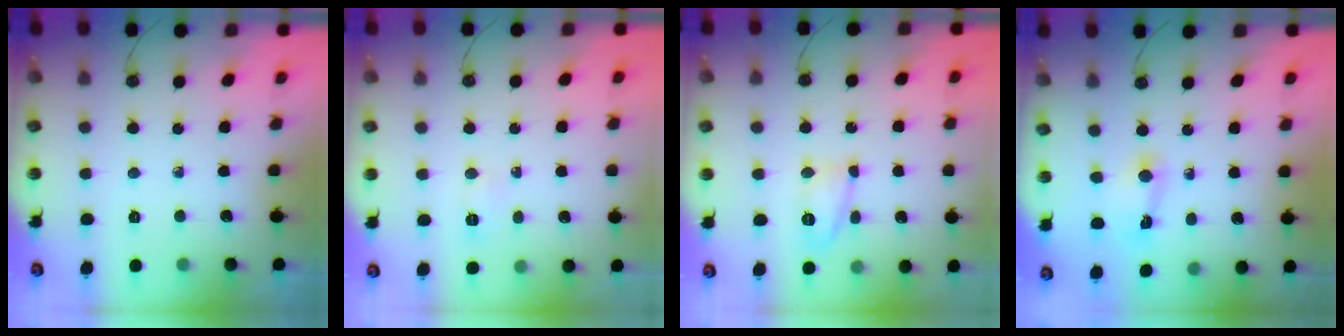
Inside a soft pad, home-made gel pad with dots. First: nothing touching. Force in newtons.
{"total": 4.3, "press": 4.1, "slide": 1.0}
{"total": 9.5, "press": 9.4, "slide": 0.8}
{"total": 2.7, "press": 2.7, "slide": 0.3}